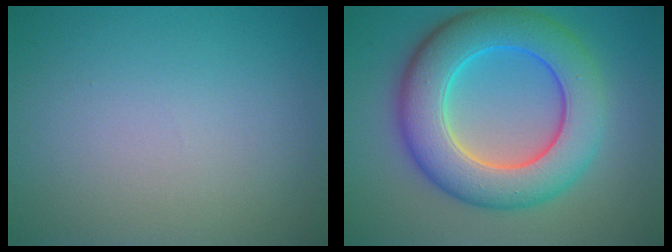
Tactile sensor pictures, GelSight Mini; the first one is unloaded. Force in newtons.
{"total": 9.8, "press": 9.8, "slide": 0.2}